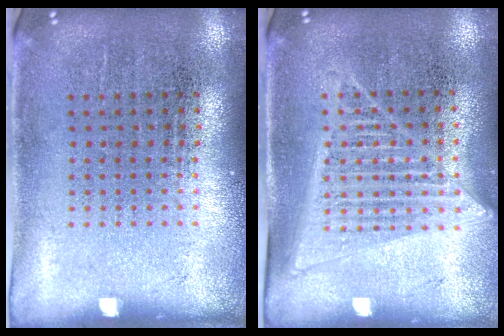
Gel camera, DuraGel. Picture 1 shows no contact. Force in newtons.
{"total": 1.3, "press": 1.2, "slide": 0.5}